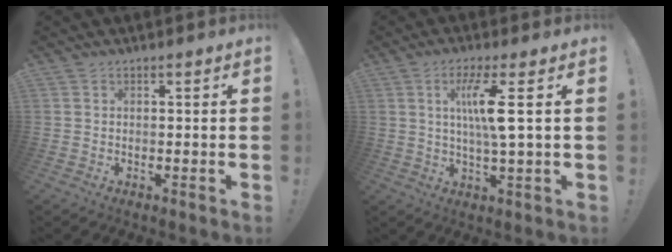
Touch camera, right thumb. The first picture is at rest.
{"total": 9.8, "force": [2.2, 0.7, 9.5], "torque": [-0.188, 0.001, 0.030]}